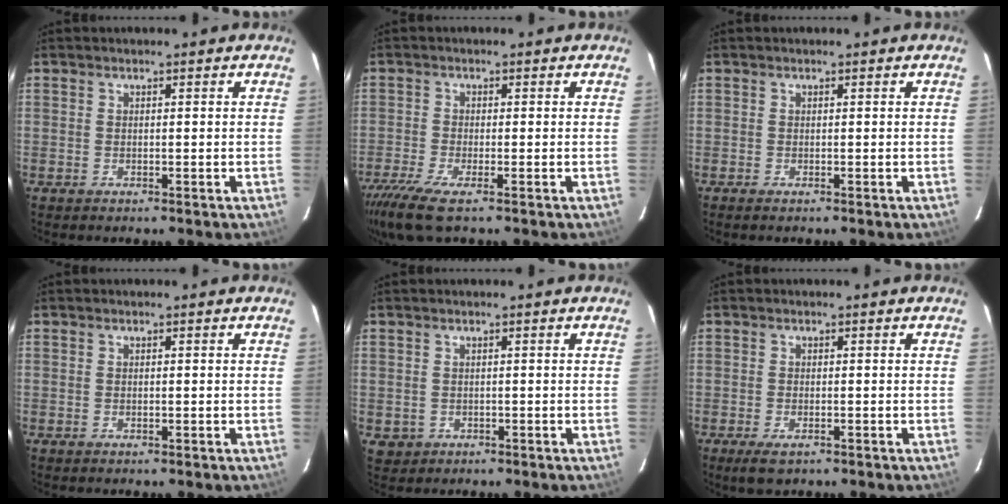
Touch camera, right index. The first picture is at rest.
{"total": 6.8, "force": [-5.0, 0.9, 4.6], "torque": [-0.121, -0.027, -0.097]}
{"total": 0.0}
{"total": 0.0}
{"total": 2.4, "force": [-0.4, 2.3, 0.5], "torque": [-0.010, 0.000, 0.002]}
{"total": 3.3, "force": [-2.0, 1.5, 2.2], "torque": [-0.047, -0.009, -0.034]}